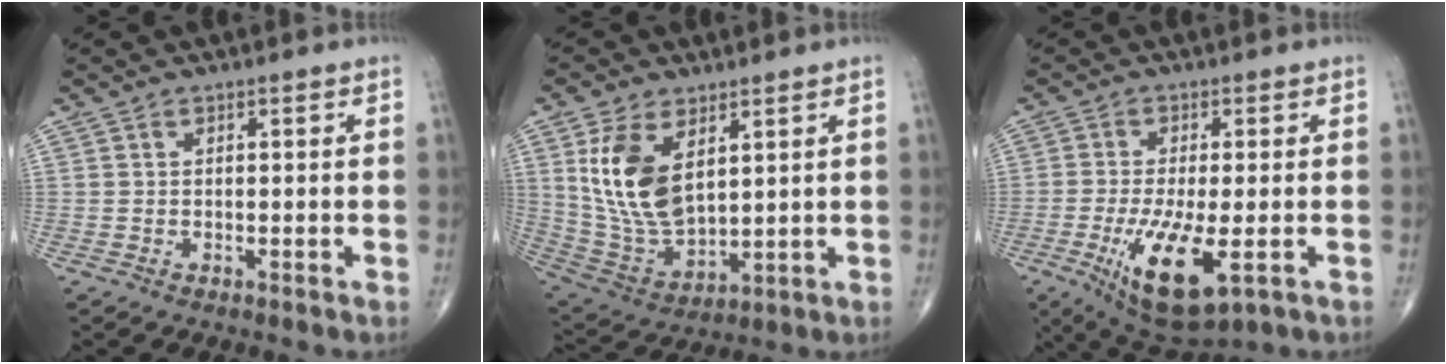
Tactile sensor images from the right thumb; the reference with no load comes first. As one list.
[{"total": 14.6, "force": [4.8, 8.0, 11.2], "torque": [-0.208, -0.023, 0.111]}, {"total": 12.8, "force": [-4.0, 4.3, 11.4], "torque": [-0.211, -0.022, -0.055]}]